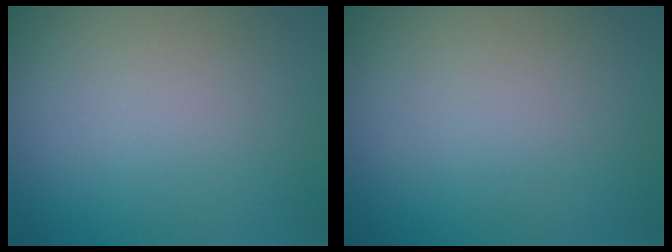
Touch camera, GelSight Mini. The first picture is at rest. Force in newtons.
{"total": 0.0}